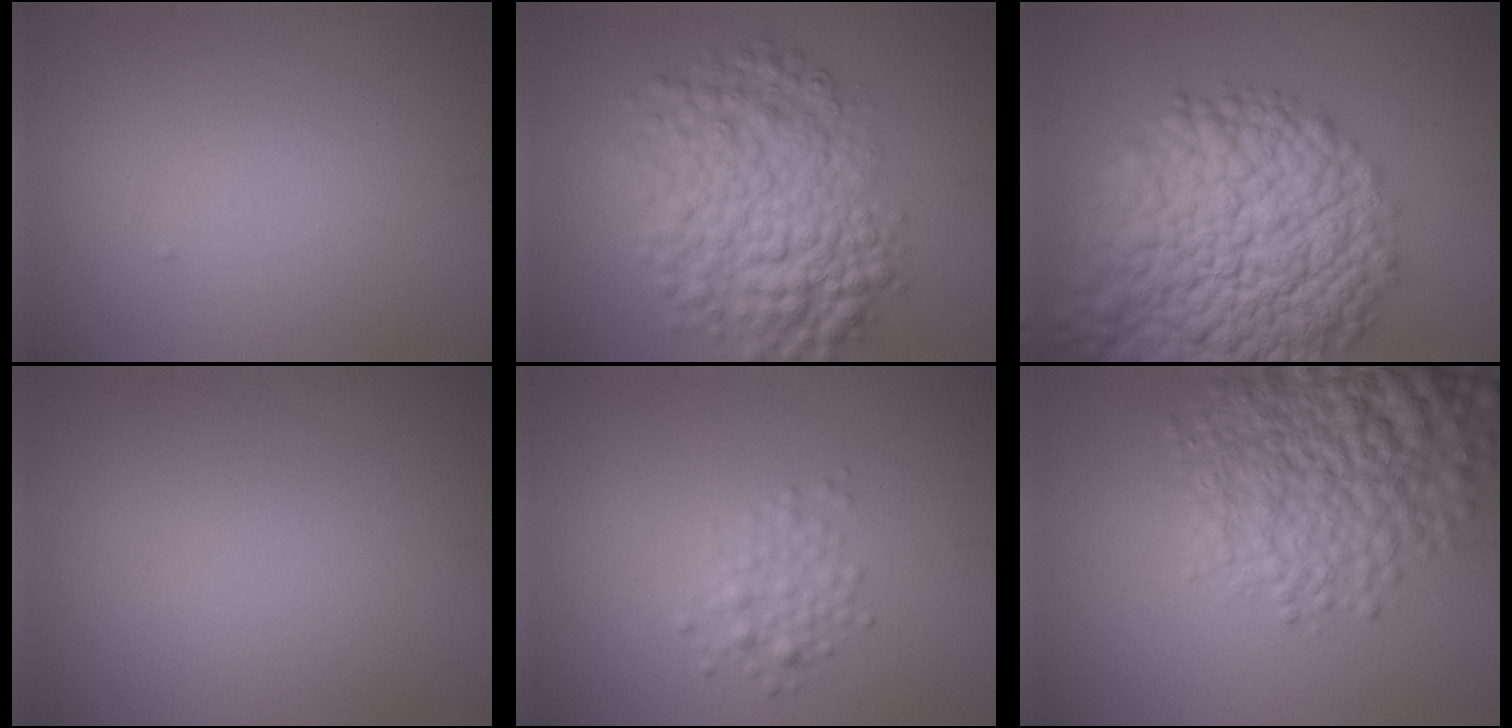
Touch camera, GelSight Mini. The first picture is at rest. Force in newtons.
{"total": 8.1, "press": 8.1, "slide": 0.2}
{"total": 16.9, "press": 16.9, "slide": 0.7}
{"total": 0.0}
{"total": 1.9, "press": 1.9, "slide": 0.1}
{"total": 8.6, "press": 8.6, "slide": 0.3}